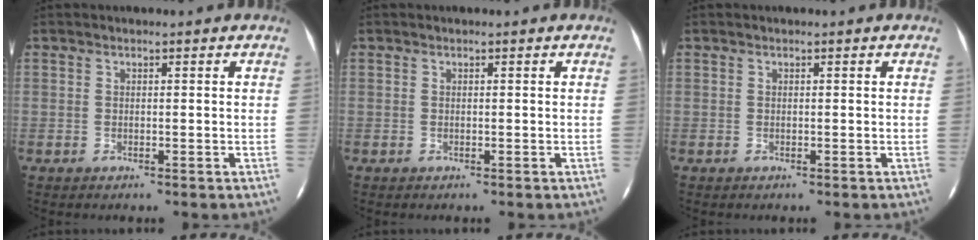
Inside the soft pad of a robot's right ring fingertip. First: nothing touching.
{"total": 0.0}
{"total": 0.0}